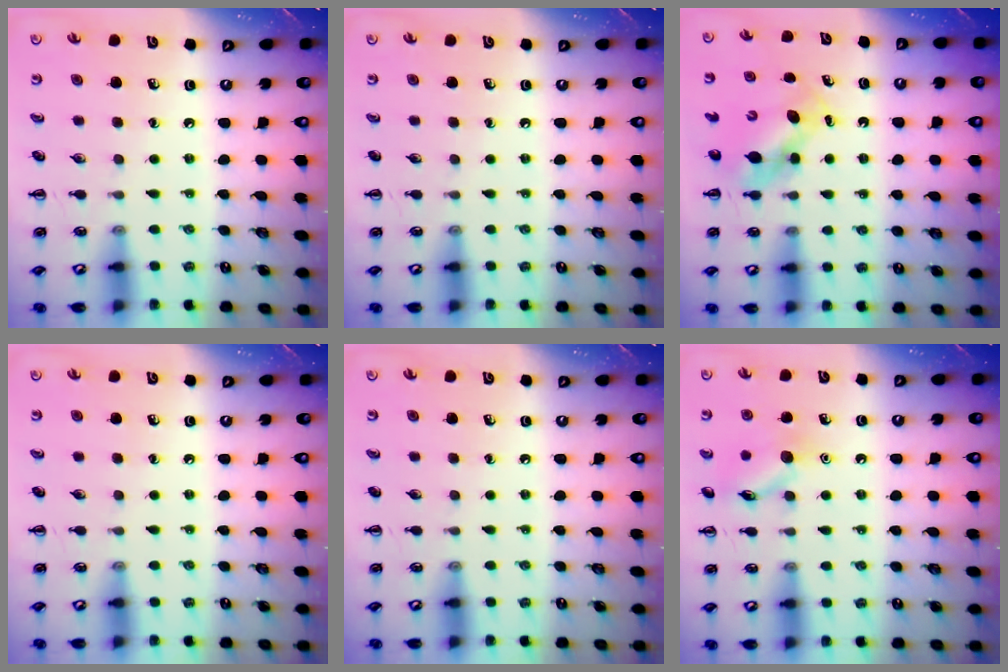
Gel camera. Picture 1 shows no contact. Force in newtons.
{"total": 0.0}
{"total": 6.0, "press": 5.9, "slide": 1.0}
{"total": 0.0}
{"total": 0.0}
{"total": 10.9, "press": 10.9, "slide": 0.5}